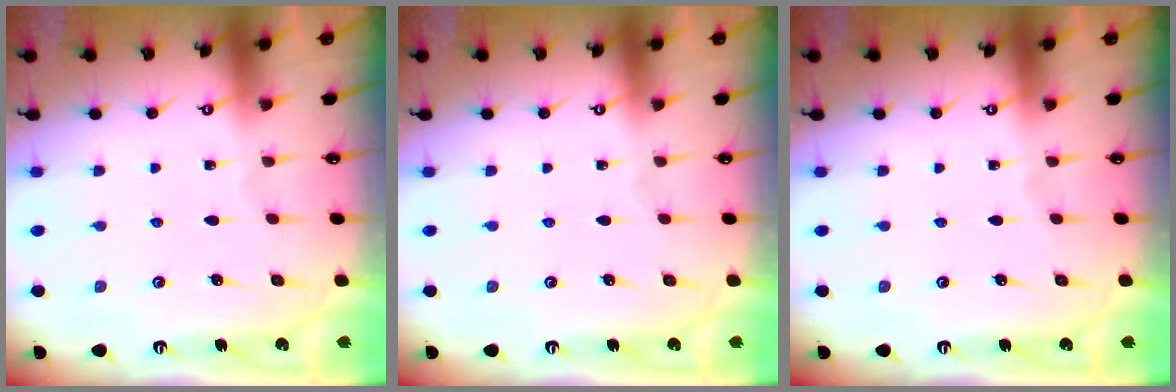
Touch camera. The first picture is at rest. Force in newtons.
{"total": 0.0}
{"total": 0.0}